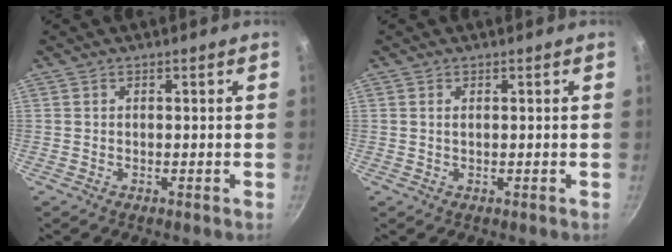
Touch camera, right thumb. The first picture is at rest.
{"total": 0.7, "force": [0.2, 0.3, 0.6], "torque": [-0.011, 0.001, 0.005]}